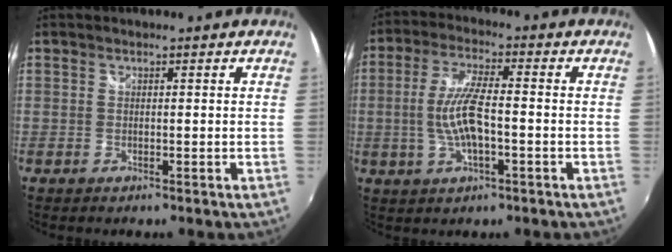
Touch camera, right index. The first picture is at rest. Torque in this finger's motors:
{"motor_torque": [0.59, -0.24, 0.24, 0.13]}